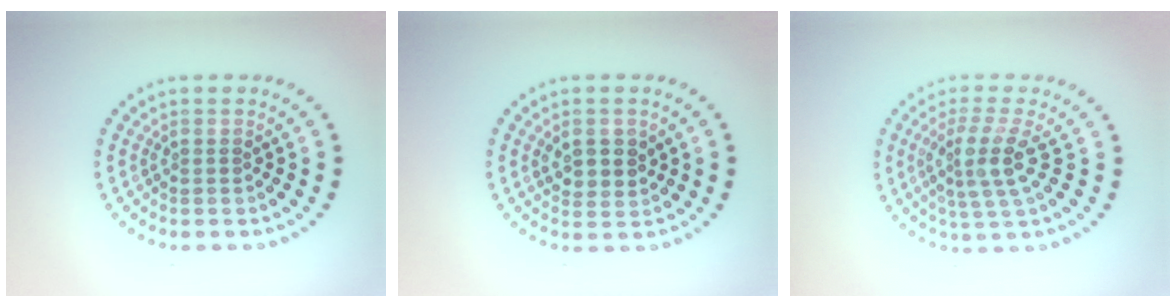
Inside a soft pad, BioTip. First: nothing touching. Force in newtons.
{"total": 2.8, "press": 2.7, "slide": 0.7}
{"total": 3.6, "press": 2.9, "slide": 2.2}